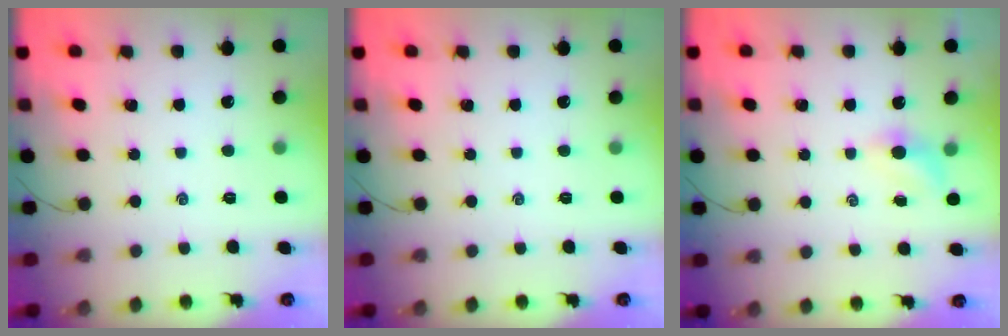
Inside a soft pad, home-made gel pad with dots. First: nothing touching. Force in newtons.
{"total": 0.0}
{"total": 3.8, "press": 3.6, "slide": 1.1}